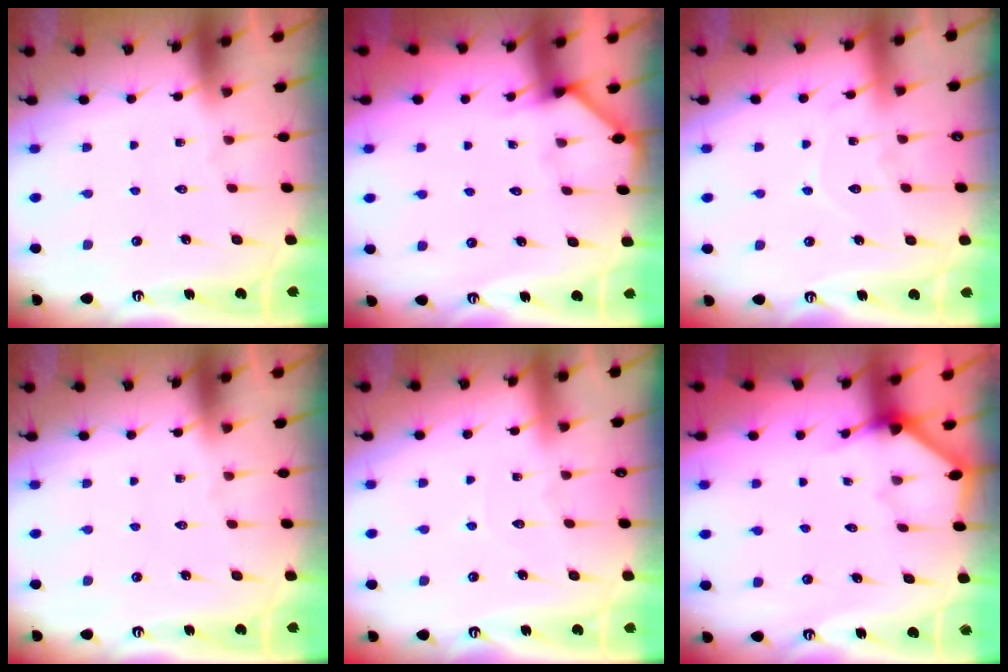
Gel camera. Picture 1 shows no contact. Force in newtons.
{"total": 2.5, "press": 2.5, "slide": 0.1}
{"total": 8.4, "press": 8.4, "slide": 0.8}
{"total": 0.0}
{"total": 2.9, "press": 2.9, "slide": 0.2}
{"total": 2.9, "press": 2.8, "slide": 0.4}